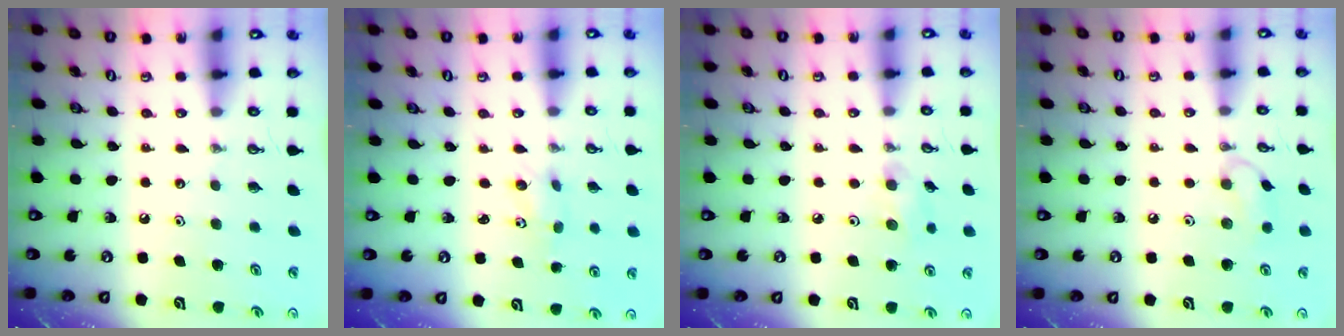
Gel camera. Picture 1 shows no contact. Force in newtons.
{"total": 4.6, "press": 4.2, "slide": 2.0}
{"total": 5.5, "press": 5.0, "slide": 2.3}
{"total": 7.4, "press": 7.3, "slide": 0.5}